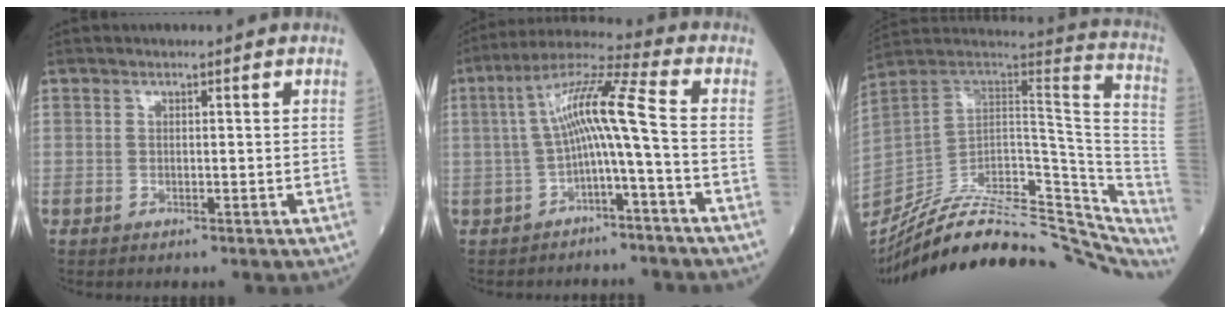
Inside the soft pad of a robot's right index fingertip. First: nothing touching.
{"total": 9.1, "force": [-1.2, -0.5, 9.0], "torque": [-0.160, 0.036, -0.022]}
{"total": 35.5, "force": [-29.7, 10.7, 16.4], "torque": [-0.207, -0.002, -0.408]}